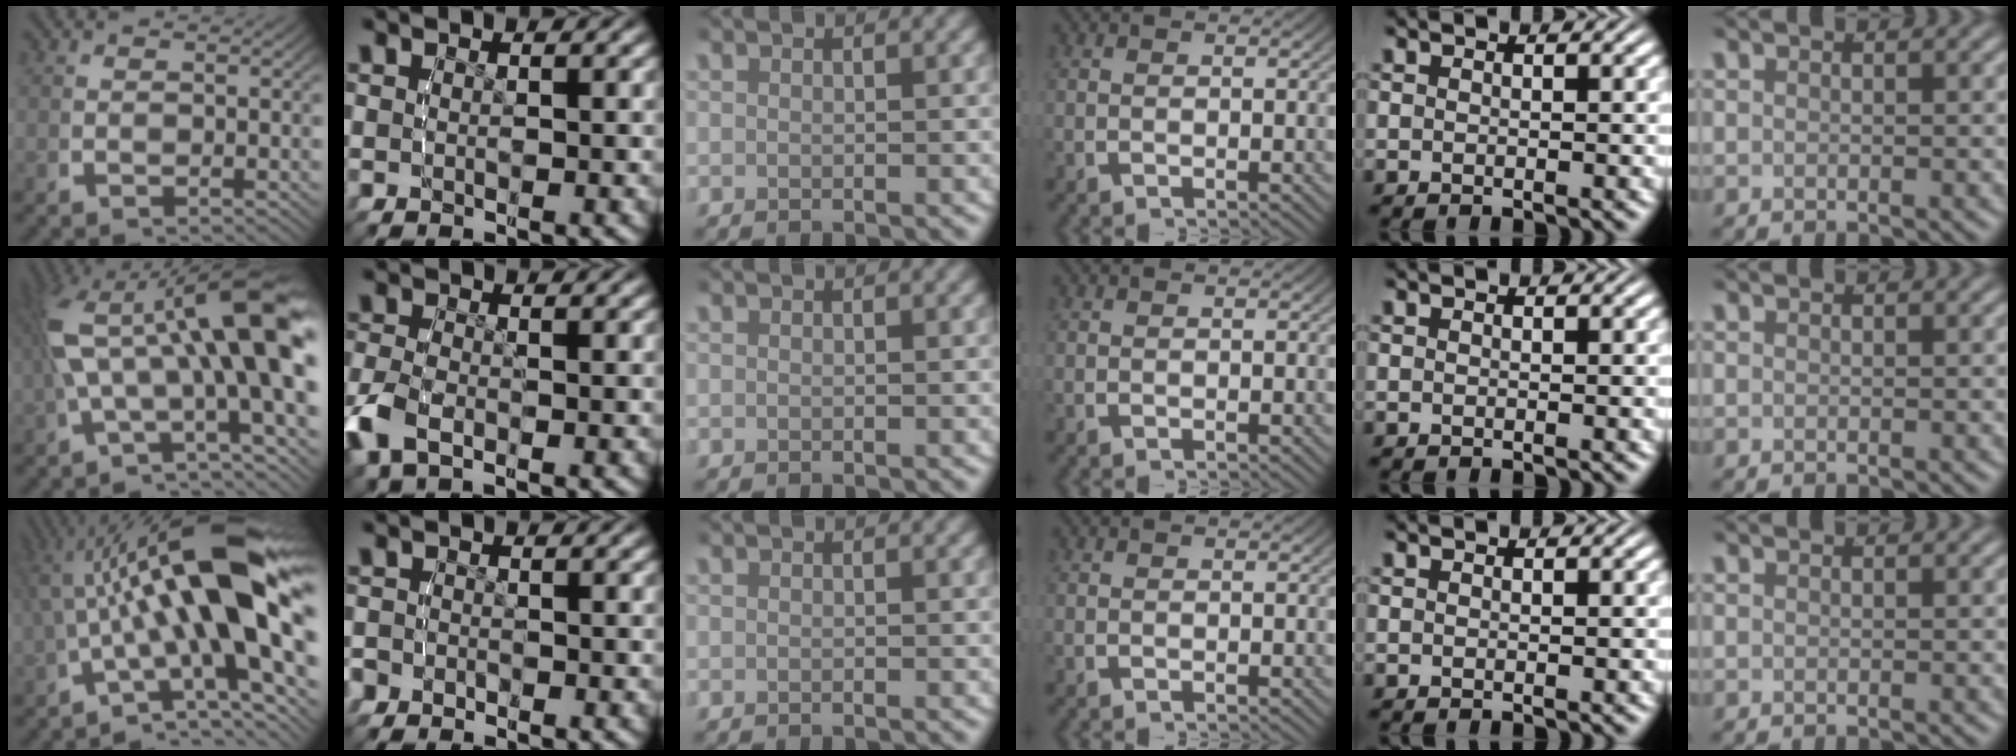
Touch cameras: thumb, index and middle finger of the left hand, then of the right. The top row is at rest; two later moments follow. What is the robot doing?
{"motion": "lift_and_place", "object": "button"}